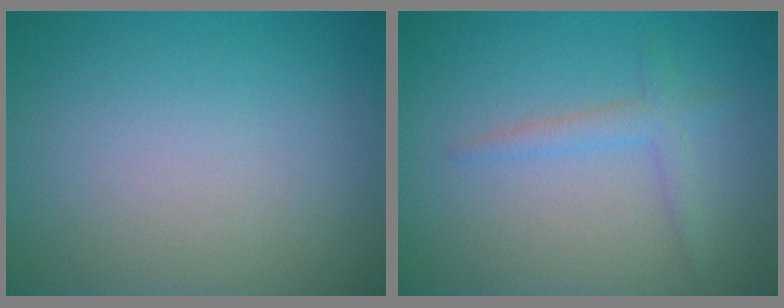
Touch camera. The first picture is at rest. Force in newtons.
{"total": 1.8, "press": 1.8, "slide": 0.1}